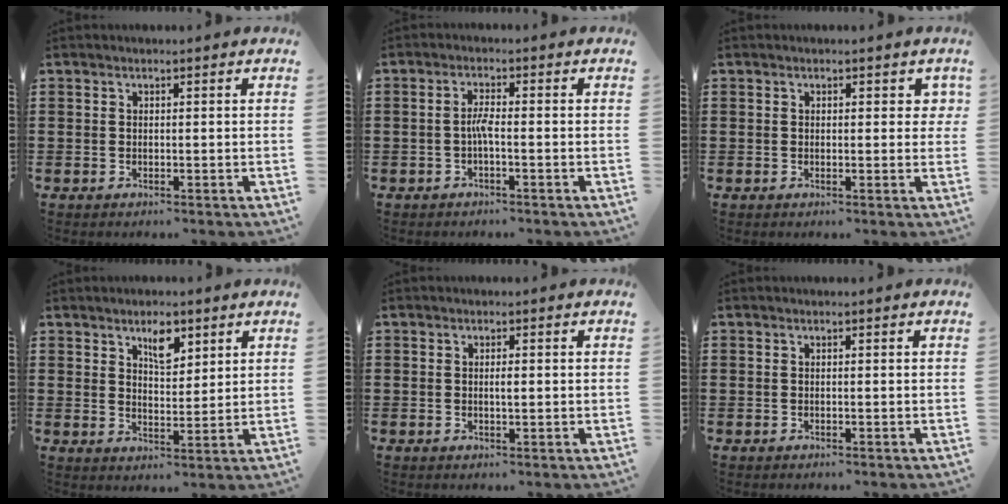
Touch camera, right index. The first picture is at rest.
{"total": 2.5, "force": [-0.7, 0.2, 2.4], "torque": [-0.053, -0.003, -0.016]}
{"total": 1.7, "force": [0.7, 1.3, 0.9], "torque": [-0.006, 0.001, 0.008]}
{"total": 4.8, "force": [3.0, 2.0, 3.1], "torque": [-0.053, -0.001, 0.050]}
{"total": 1.3, "force": [0.1, 0.3, 1.3], "torque": [-0.025, 0.000, 0.001]}
{"total": 0.0}